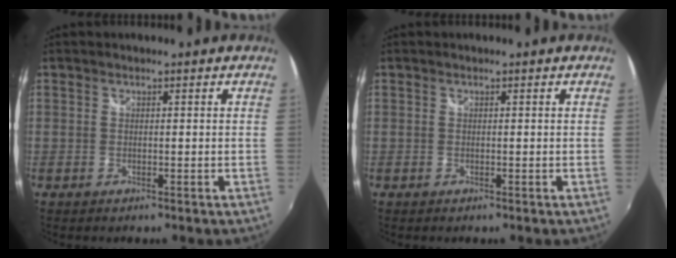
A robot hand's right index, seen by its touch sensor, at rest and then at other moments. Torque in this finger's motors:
{"motor_torque": [0.00, 0.00, 0.00, 0.00]}